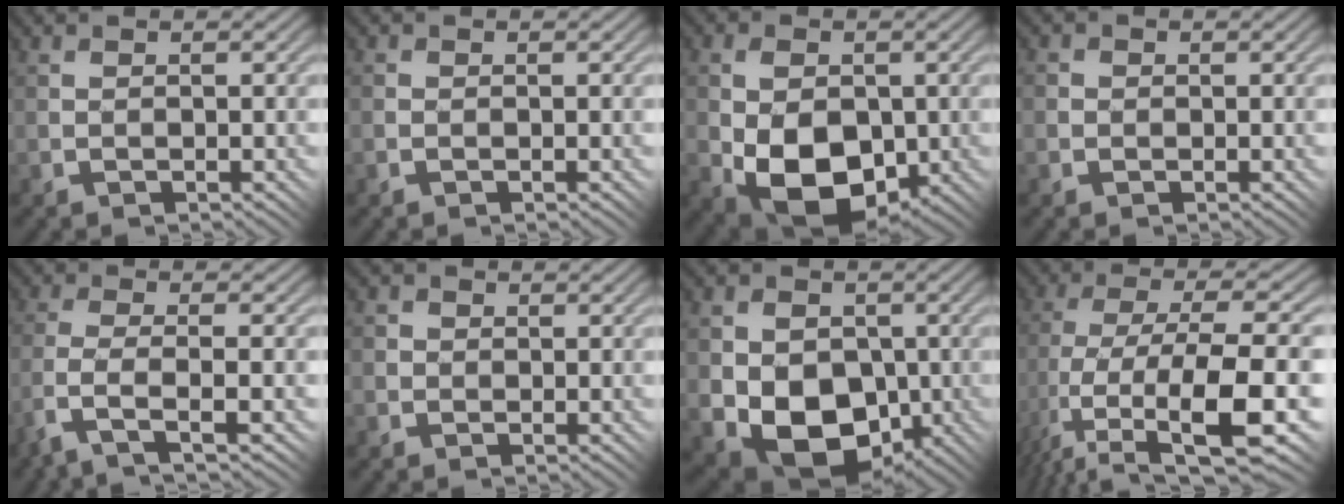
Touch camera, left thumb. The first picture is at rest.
{"total": 0.9, "force": [-0.1, 0.8, 0.0], "torque": [0.004, 0.003, -0.008]}
{"total": 11.7, "force": [-2.5, 7.4, 8.7], "torque": [-0.156, -0.017, -0.039]}
{"total": 2.6, "force": [0.1, 2.6, 0.3], "torque": [0.003, 0.013, -0.017]}
{"total": 5.5, "force": [-3.4, 0.8, 4.3], "torque": [-0.106, 0.003, -0.077]}
{"total": 3.8, "force": [0.5, 3.7, 0.7], "torque": [-0.013, 0.017, -0.009]}
{"total": 13.7, "force": [-3.2, 10.1, 8.7], "torque": [-0.140, -0.018, -0.074]}
{"total": 12.6, "force": [-4.2, 4.1, 11.1], "torque": [-0.231, -0.003, -0.067]}